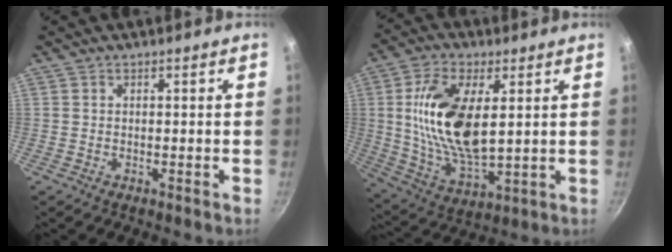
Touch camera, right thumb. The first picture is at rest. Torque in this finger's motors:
{"motor_torque": [2.35, 2.52, 1.97, 0.05, 0.52]}